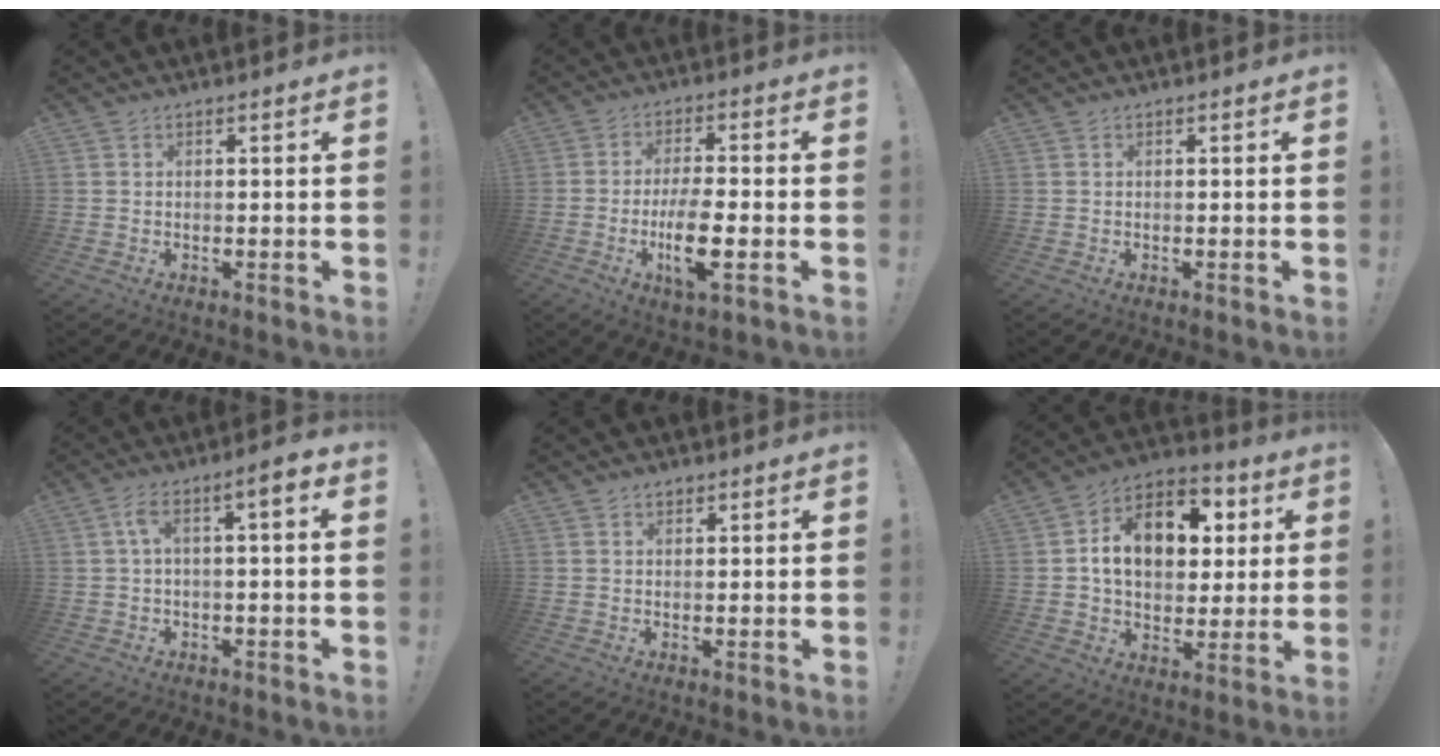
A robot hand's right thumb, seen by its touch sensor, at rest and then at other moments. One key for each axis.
{"total": 10.7, "fx": -3.0, "fy": 2.8, "fz": 9.8, "tx": -0.184, "ty": -0.005, "tz": -0.058}
{"total": 0.0}
{"total": 6.2, "fx": 0.4, "fy": 1.4, "fz": 6.0, "tx": -0.100, "ty": 0.004, "tz": 0.004}
{"total": 1.1, "fx": 0.8, "fy": 0.7, "fz": 0.3, "tx": -0.006, "ty": 0.000, "tz": 0.014}
{"total": 16.1, "fx": 4.1, "fy": 11.8, "fz": 10.2, "tx": -0.141, "ty": -0.005, "tz": 0.079}